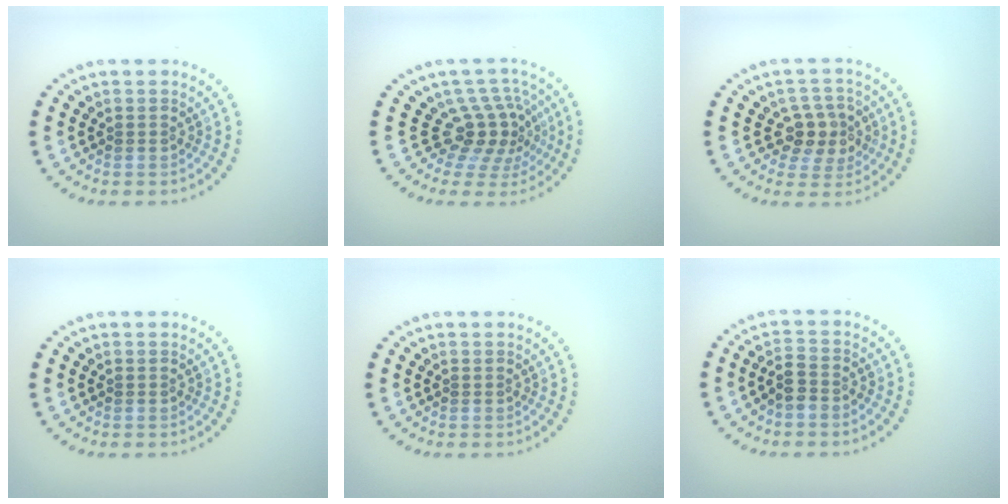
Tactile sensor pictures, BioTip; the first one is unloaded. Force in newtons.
{"total": 3.9, "press": 2.7, "slide": 2.8}
{"total": 3.2, "press": 3.0, "slide": 1.2}
{"total": 0.0}
{"total": 0.0}
{"total": 2.0, "press": 1.8, "slide": 0.9}